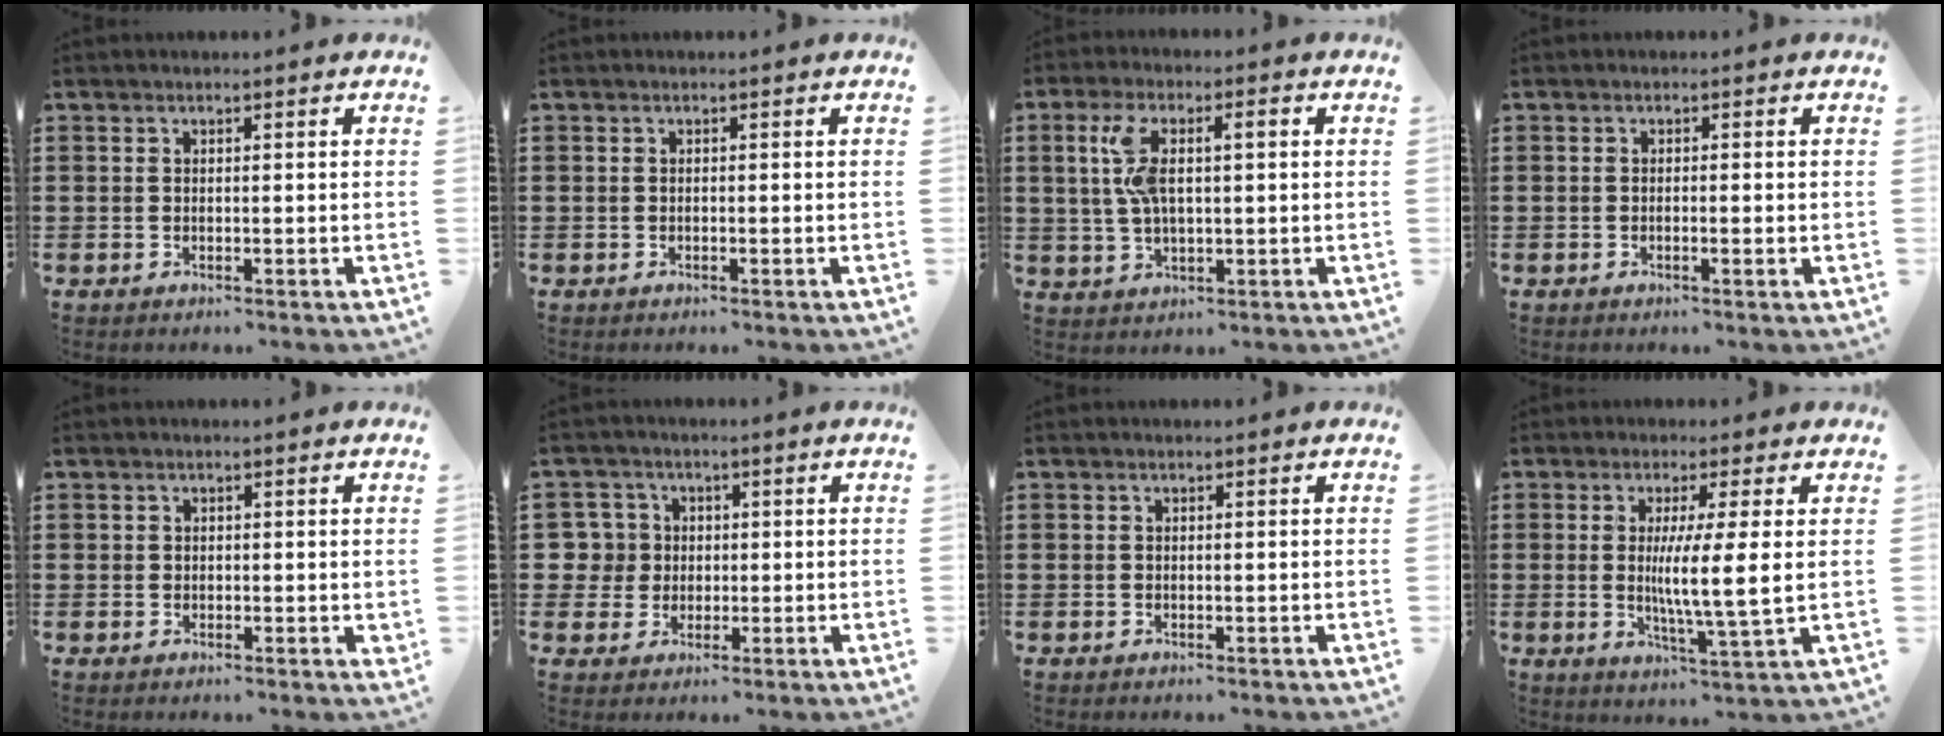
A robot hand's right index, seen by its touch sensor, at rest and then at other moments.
{"total": 0.0}
{"total": 7.3, "force": [1.5, 2.5, 6.7], "torque": [-0.153, 0.003, 0.017]}
{"total": 0.8, "force": [-0.2, -0.1, 0.8], "torque": [-0.014, -0.005, -0.003]}
{"total": 1.0, "force": [0.6, 0.8, 0.2], "torque": [-0.006, 0.004, 0.012]}
{"total": 5.1, "force": [0.6, 5.0, 0.8], "torque": [-0.047, 0.015, 0.008]}
{"total": 0.0}
{"total": 6.8, "force": [0.9, 0.0, 6.8], "torque": [-0.120, -0.012, 0.010]}